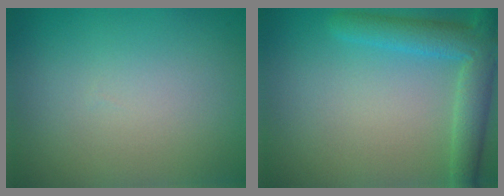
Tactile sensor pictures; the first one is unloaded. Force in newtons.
{"total": 4.6, "press": 4.6, "slide": 0.2}